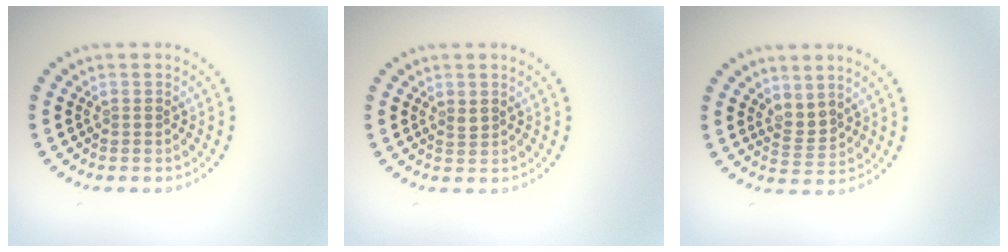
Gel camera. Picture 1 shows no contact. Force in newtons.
{"total": 0.7, "press": 0.6, "slide": 0.3}
{"total": 1.9, "press": 1.4, "slide": 1.3}